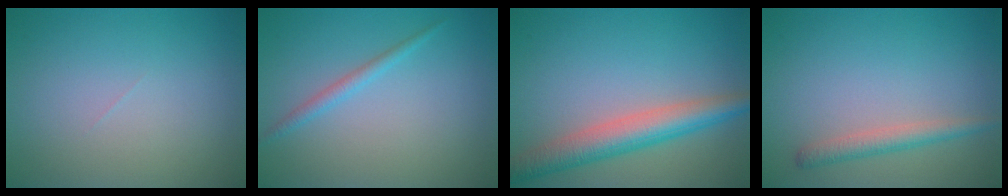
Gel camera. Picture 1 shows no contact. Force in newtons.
{"total": 1.4, "press": 1.4, "slide": 0.1}
{"total": 5.1, "press": 5.1, "slide": 0.2}
{"total": 2.1, "press": 2.1, "slide": 0.1}